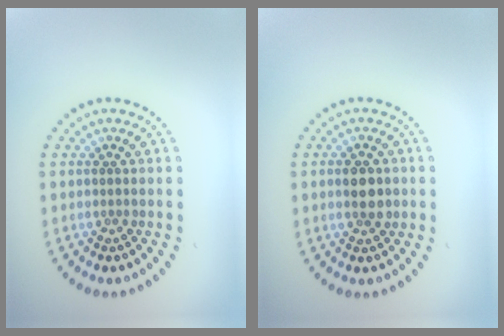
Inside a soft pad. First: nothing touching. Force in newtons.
{"total": 2.8, "press": 2.7, "slide": 0.1}